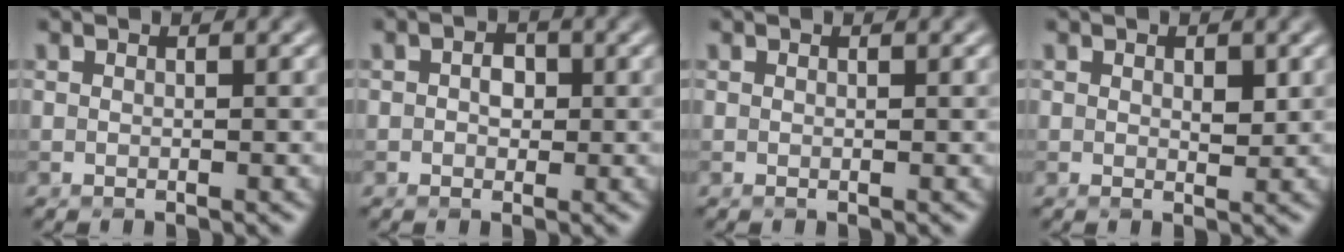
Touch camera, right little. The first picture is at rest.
{"total": 1.6, "force": [0.0, 1.2, 1.0], "torque": [-0.014, 0.000, -0.003]}
{"total": 0.0}
{"total": 1.3, "force": [0.4, 0.7, 1.1], "torque": [-0.013, -0.004, 0.007]}